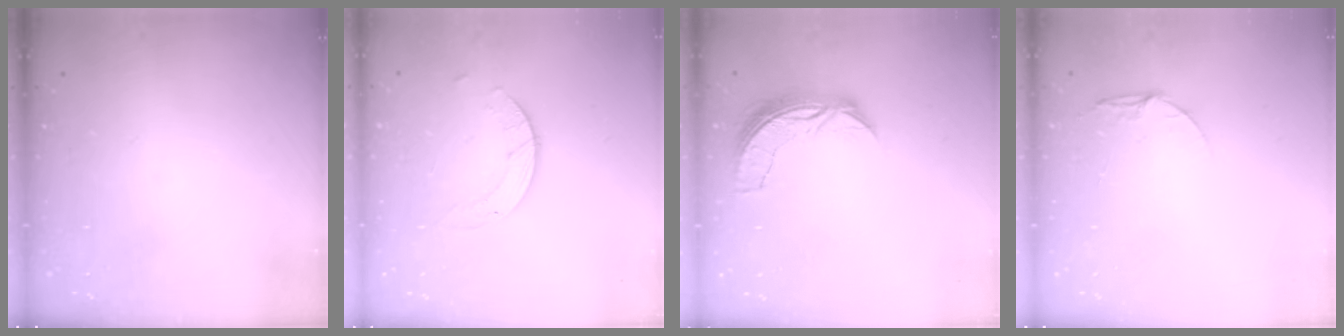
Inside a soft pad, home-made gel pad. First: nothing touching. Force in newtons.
{"total": 4.5, "press": 4.5, "slide": 0.3}
{"total": 7.4, "press": 7.3, "slide": 0.5}
{"total": 5.4, "press": 5.4, "slide": 0.5}